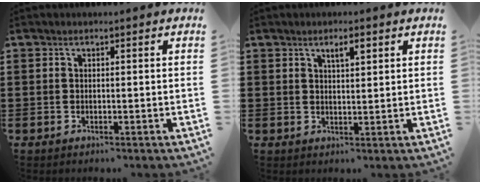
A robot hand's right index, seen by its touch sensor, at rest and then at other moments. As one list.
[{"total": 2.5, "force": [1.3, 0.7, 2.0], "torque": [-0.034, 0.001, 0.019]}]